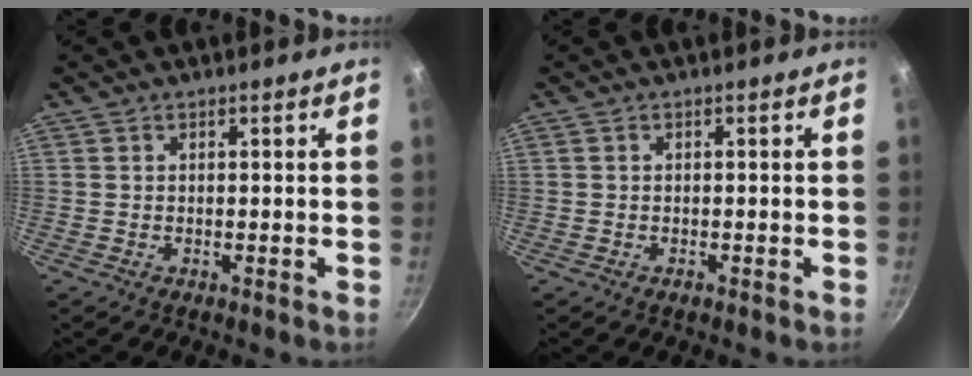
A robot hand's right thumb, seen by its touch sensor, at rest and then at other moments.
{"total": 0.7, "force": [-0.4, 0.5, 0.4], "torque": [-0.006, 0.002, -0.007]}